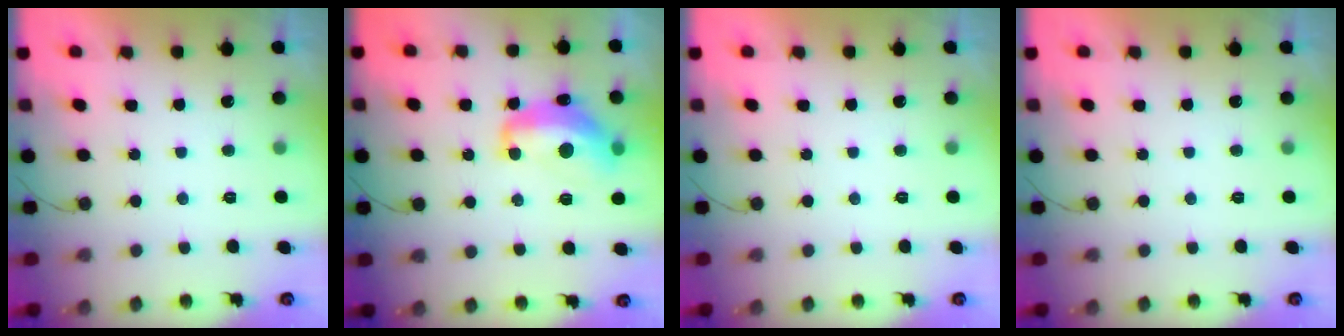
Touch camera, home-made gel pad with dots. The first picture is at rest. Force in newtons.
{"total": 13.7, "press": 13.7, "slide": 0.8}
{"total": 0.0}
{"total": 0.0}